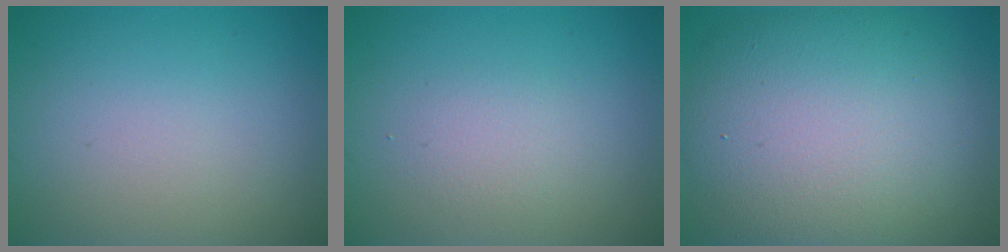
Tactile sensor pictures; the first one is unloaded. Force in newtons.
{"total": 1.5, "press": 1.5, "slide": 0.1}
{"total": 12.8, "press": 12.8, "slide": 0.5}